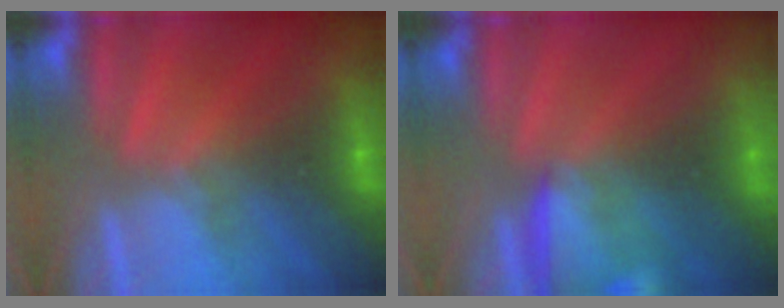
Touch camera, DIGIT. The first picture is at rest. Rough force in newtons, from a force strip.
{"total": 8.0}